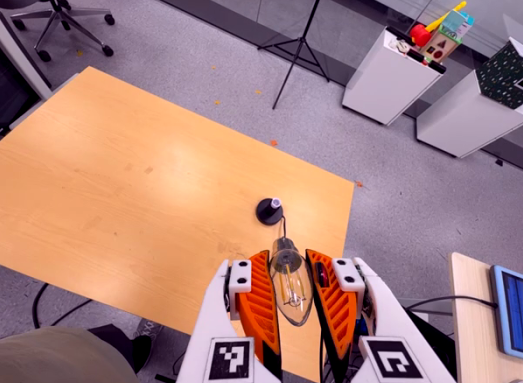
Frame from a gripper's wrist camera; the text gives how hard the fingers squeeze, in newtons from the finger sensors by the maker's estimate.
{"total": 20.5, "left": 22.4, "right": 18.6}